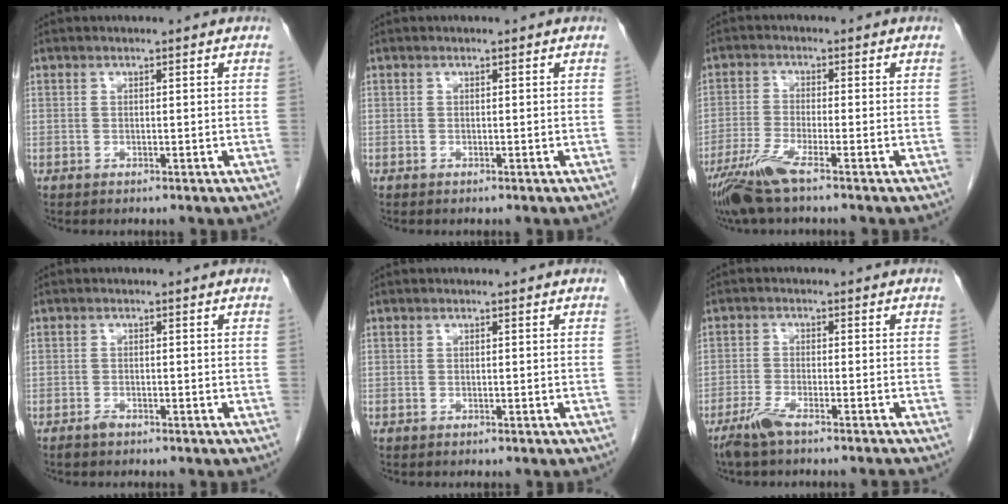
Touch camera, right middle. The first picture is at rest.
{"total": 0.0}
{"total": 6.4, "force": [-4.3, 0.0, 4.7], "torque": [-0.101, -0.019, -0.089]}
{"total": 1.1, "force": [-0.9, 0.3, 0.5], "torque": [-0.012, -0.001, -0.015]}
{"total": 0.0}
{"total": 4.5, "force": [-3.7, 0.0, 2.6], "torque": [-0.051, -0.009, -0.072]}